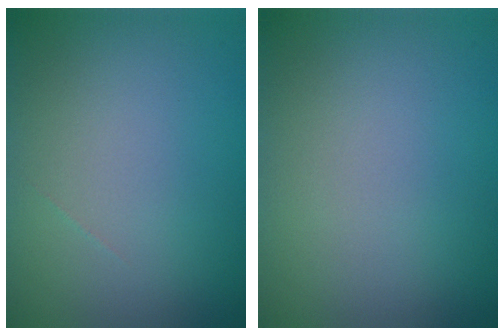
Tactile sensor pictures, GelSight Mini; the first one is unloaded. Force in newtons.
{"total": 0.0}